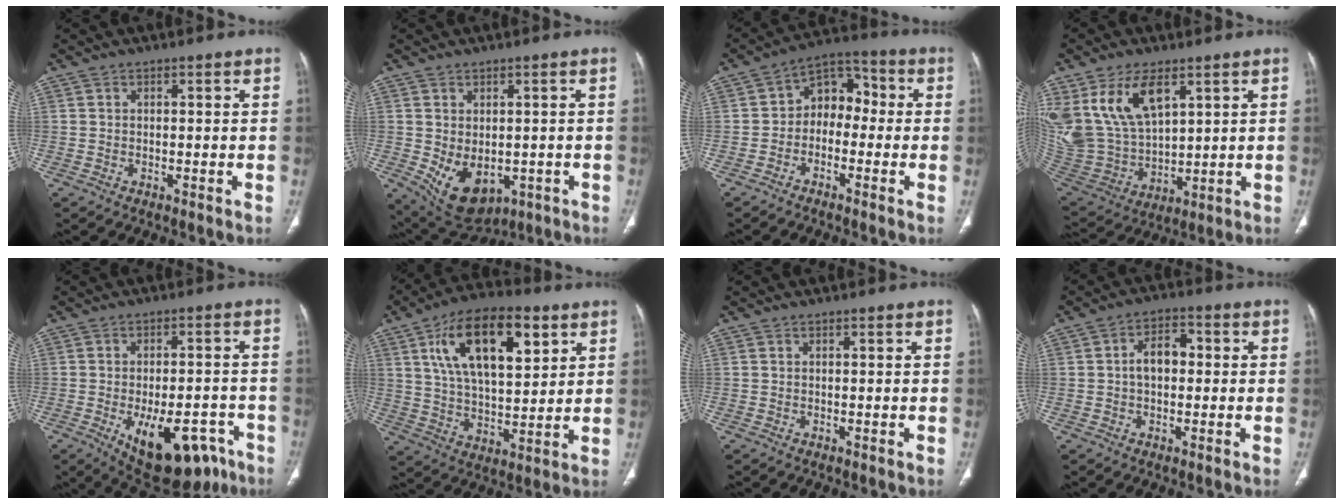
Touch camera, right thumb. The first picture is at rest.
{"total": 9.8, "force": [-2.1, 6.6, 7.0], "torque": [-0.099, -0.006, -0.007]}
{"total": 8.3, "force": [-1.2, 6.2, 5.3], "torque": [-0.046, 0.042, -0.040]}
{"total": 16.9, "force": [8.2, 9.4, 11.5], "torque": [-0.214, -0.030, 0.180]}
{"total": 16.8, "force": [-8.4, 8.2, 12.0], "torque": [-0.129, 0.029, -0.101]}
{"total": 19.7, "force": [8.2, 9.3, 15.3], "torque": [-0.229, -0.019, 0.141]}
{"total": 0.0}
{"total": 6.0, "force": [0.2, 3.9, 4.5], "torque": [-0.067, 0.021, -0.005]}